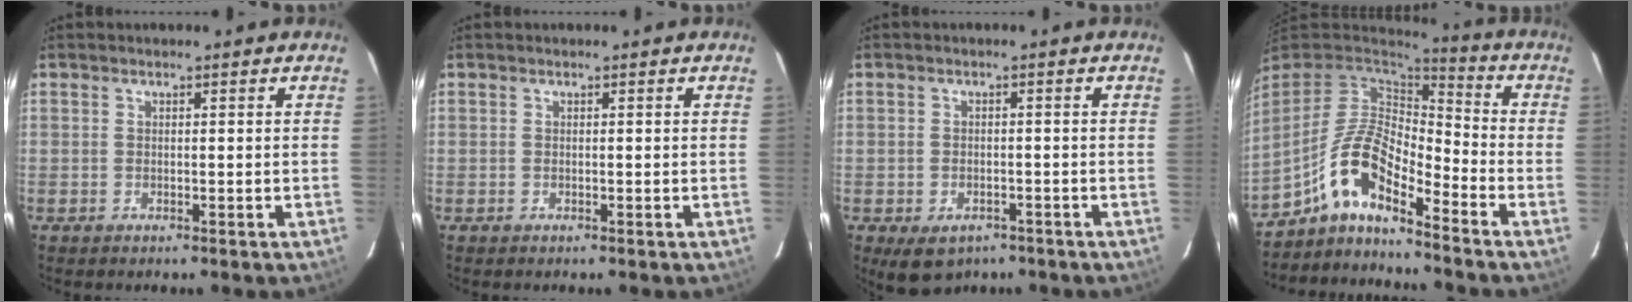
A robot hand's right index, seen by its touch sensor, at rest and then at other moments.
{"total": 0.0}
{"total": 5.7, "force": [-3.6, 3.7, 2.3], "torque": [-0.038, -0.002, -0.043]}
{"total": 11.2, "force": [-7.2, 3.0, 8.1], "torque": [-0.166, 0.028, -0.132]}